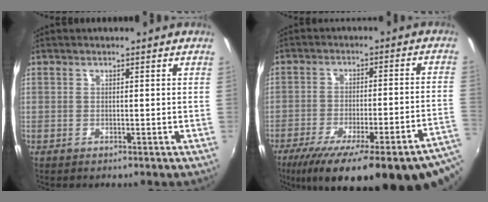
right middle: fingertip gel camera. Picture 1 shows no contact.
{"total": 29.0, "force": [-20.0, 5.7, 20.2], "torque": [-0.286, -0.049, -0.264]}